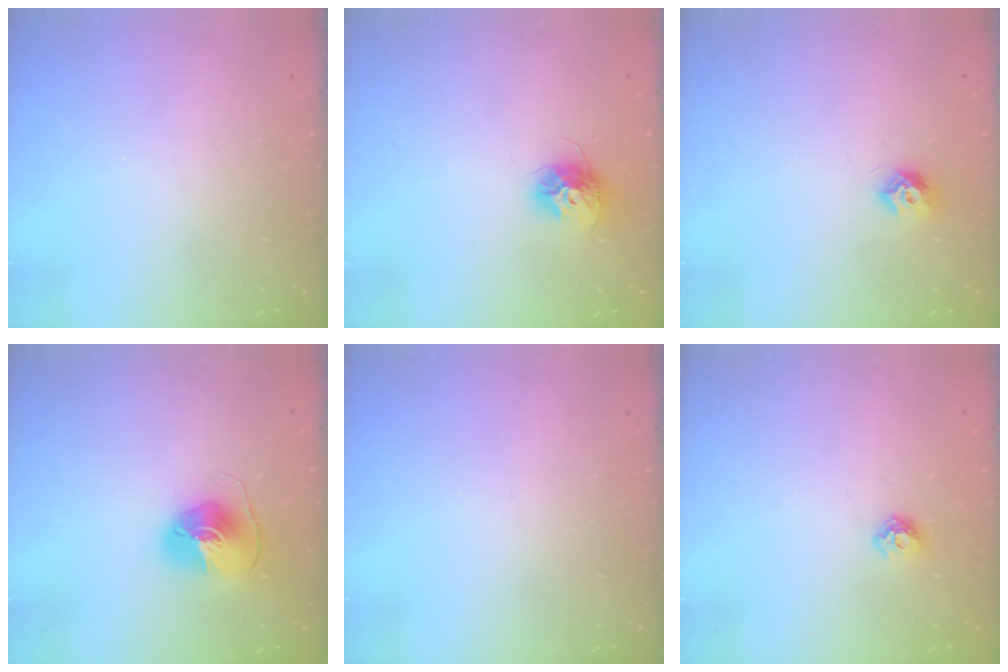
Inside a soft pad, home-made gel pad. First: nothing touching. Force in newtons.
{"total": 10.3, "press": 10.3, "slide": 0.7}
{"total": 7.3, "press": 7.2, "slide": 0.3}
{"total": 8.1, "press": 8.1, "slide": 0.1}
{"total": 0.0}
{"total": 6.8, "press": 6.7, "slide": 1.0}